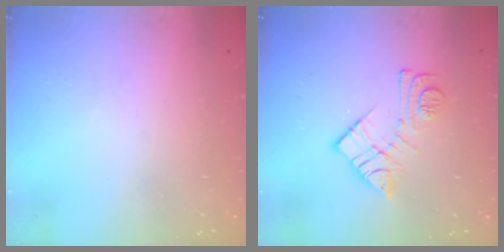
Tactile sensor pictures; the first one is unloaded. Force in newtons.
{"total": 11.3, "press": 11.3, "slide": 0.4}